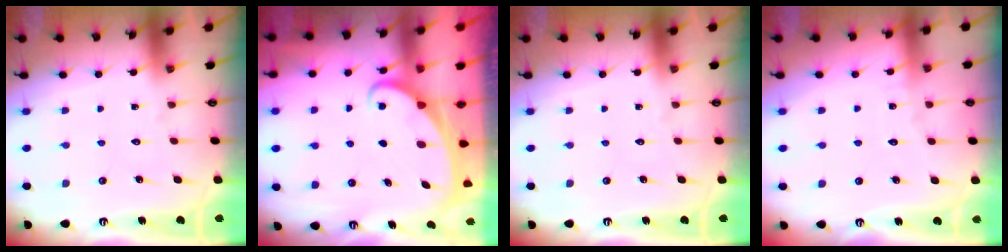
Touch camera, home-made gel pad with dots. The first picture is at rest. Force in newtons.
{"total": 2.4, "press": 2.4, "slide": 0.3}
{"total": 0.0}
{"total": 2.4, "press": 2.4, "slide": 0.3}